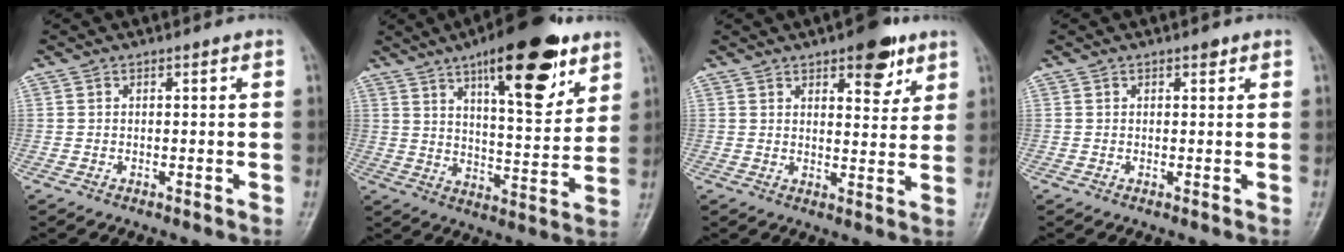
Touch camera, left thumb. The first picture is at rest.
{"total": 19.8, "force": [11.1, 6.6, 15.0], "torque": [-0.187, -0.050, 0.171]}
{"total": 8.7, "force": [5.1, 3.8, 5.9], "torque": [-0.052, -0.024, 0.067]}
{"total": 1.0, "force": [0.6, 0.5, 0.5], "torque": [-0.001, -0.002, 0.006]}